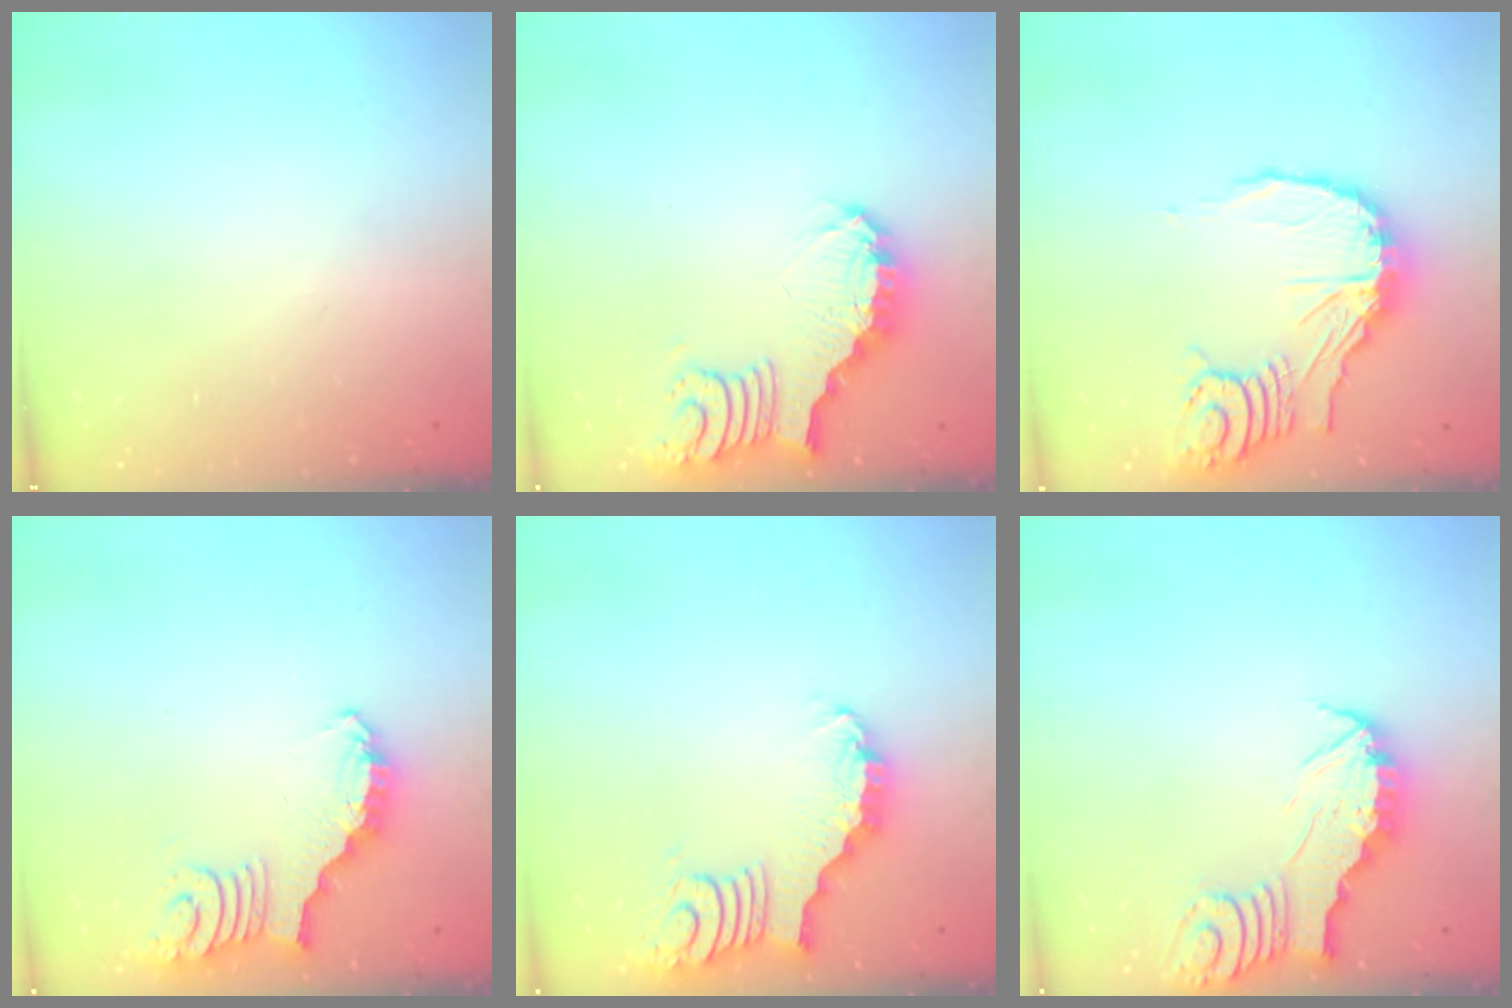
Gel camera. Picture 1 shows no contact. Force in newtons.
{"total": 3.7, "press": 3.6, "slide": 0.6}
{"total": 16.1, "press": 16.0, "slide": 1.9}
{"total": 2.7, "press": 2.7, "slide": 0.5}
{"total": 2.8, "press": 2.7, "slide": 0.5}
{"total": 2.7, "press": 2.7, "slide": 0.2}